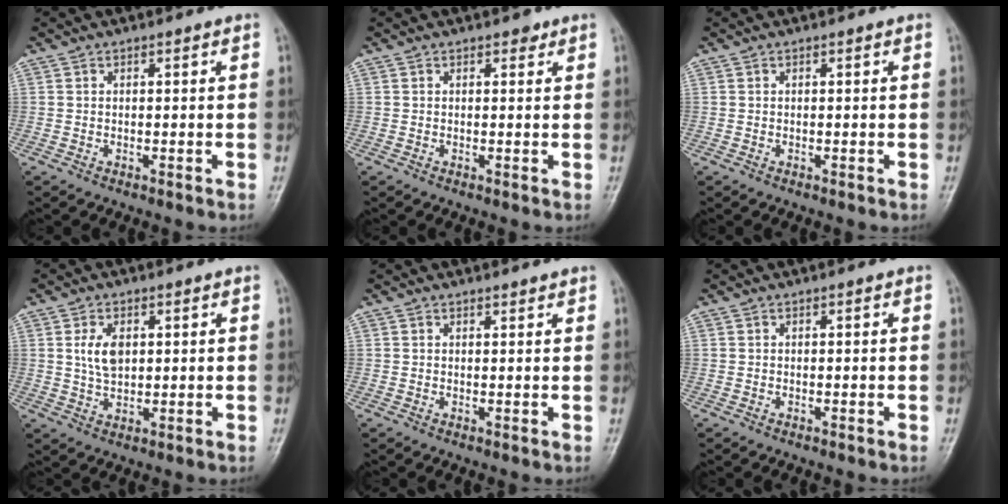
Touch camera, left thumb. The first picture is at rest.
{"total": 1.2, "force": [0.8, 0.7, 0.5], "torque": [0.003, -0.004, 0.007]}
{"total": 0.0}
{"total": 5.2, "force": [1.3, 3.1, 4.0], "torque": [-0.067, -0.006, 0.027]}
{"total": 1.1, "force": [1.1, 0.2, 0.2], "torque": [0.001, -0.006, 0.016]}
{"total": 0.0}